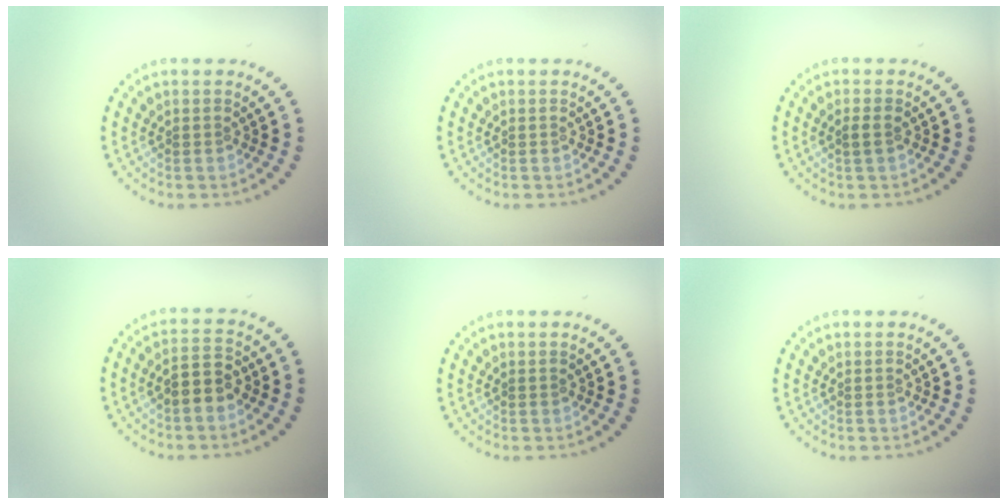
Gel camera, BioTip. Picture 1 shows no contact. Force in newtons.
{"total": 0.0}
{"total": 1.0, "press": 1.0, "slide": 0.2}
{"total": 2.9, "press": 2.8, "slide": 0.8}
{"total": 0.0}
{"total": 0.0}